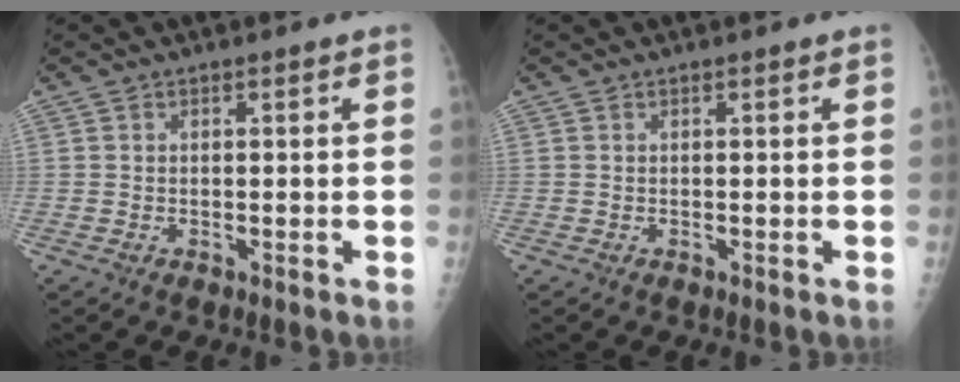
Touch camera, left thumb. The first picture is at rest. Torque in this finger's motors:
{"motor_torque": [0.11, 0.11, -0.12, -0.12, 0.00]}